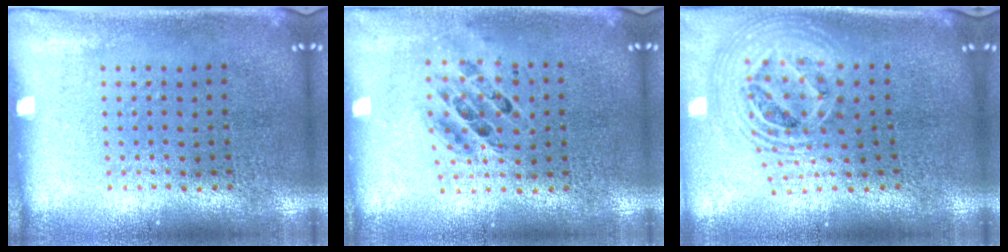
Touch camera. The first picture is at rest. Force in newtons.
{"total": 0.7, "press": 0.7, "slide": 0.1}
{"total": 2.5, "press": 1.9, "slide": 1.7}